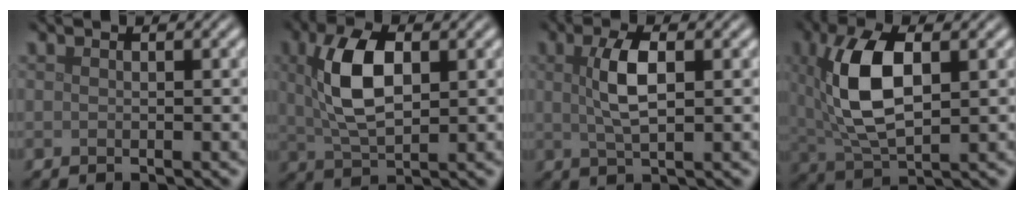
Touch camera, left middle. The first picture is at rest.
{"total": 6.4, "force": [1.4, 3.1, 5.4], "torque": [-0.113, 0.008, 0.027]}
{"total": 3.7, "force": [0.8, 1.2, 3.4], "torque": [-0.070, 0.005, 0.014]}
{"total": 8.0, "force": [1.6, 3.7, 6.9], "torque": [-0.144, 0.007, 0.028]}